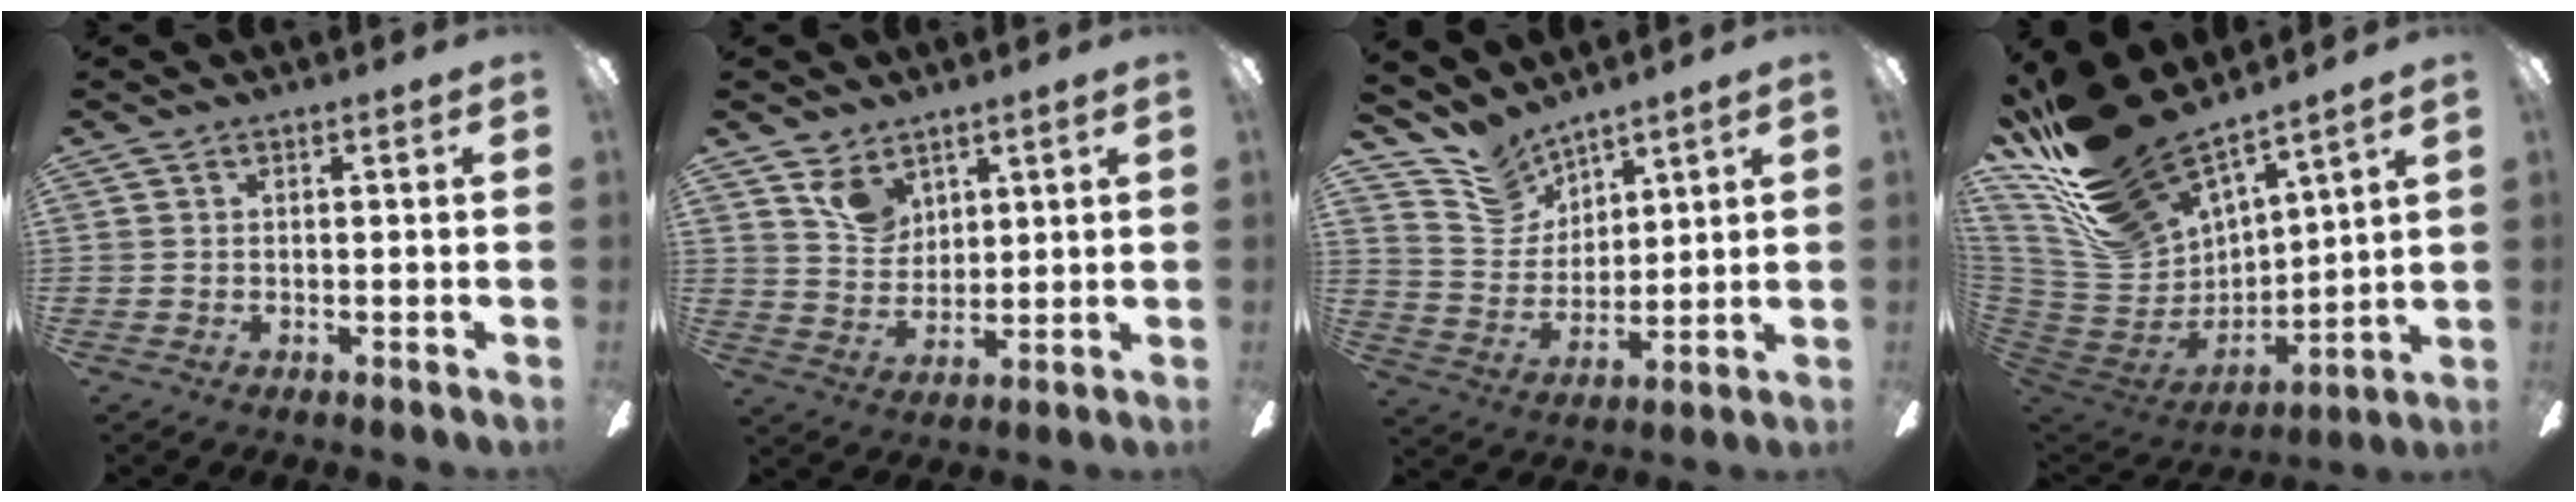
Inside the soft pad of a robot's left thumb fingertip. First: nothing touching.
{"total": 7.9, "force": [5.5, 5.0, 2.6], "torque": [-0.048, -0.020, 0.103]}
{"total": 10.7, "force": [9.1, 5.4, 1.2], "torque": [-0.056, -0.063, 0.182]}
{"total": 23.2, "force": [18.8, 9.0, 10.2], "torque": [-0.217, -0.131, 0.352]}